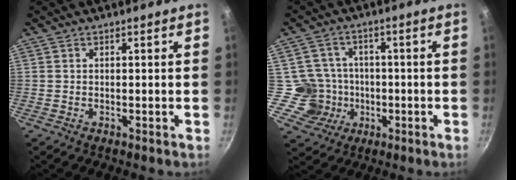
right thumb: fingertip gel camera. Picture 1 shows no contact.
{"total": 7.7, "force": [-1.4, 7.5, 1.0], "torque": [0.015, 0.025, -0.024]}